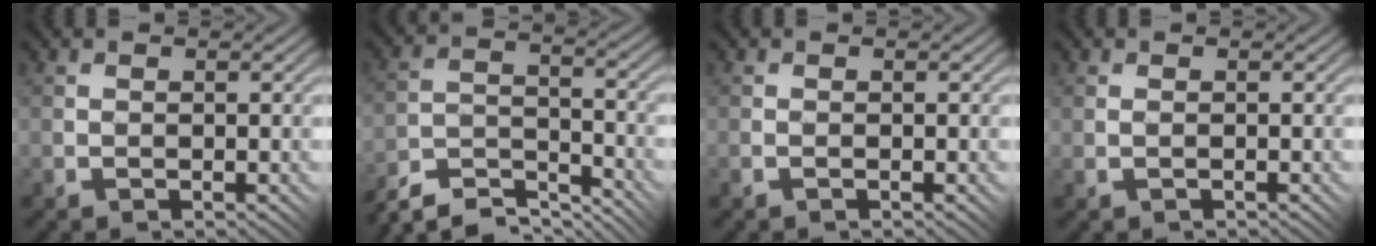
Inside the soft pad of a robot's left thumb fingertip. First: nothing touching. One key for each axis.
{"total": 9.2, "fx": -8.6, "fy": 1.7, "fz": 3.0, "tx": -0.059, "ty": 0.011, "tz": -0.160}
{"total": 0.6, "fx": -0.4, "fy": 0.2, "fz": 0.4, "tx": -0.008, "ty": 0.000, "tz": -0.009}
{"total": 0.6, "fx": -0.2, "fy": 0.2, "fz": 0.5, "tx": -0.011, "ty": 0.001, "tz": -0.002}